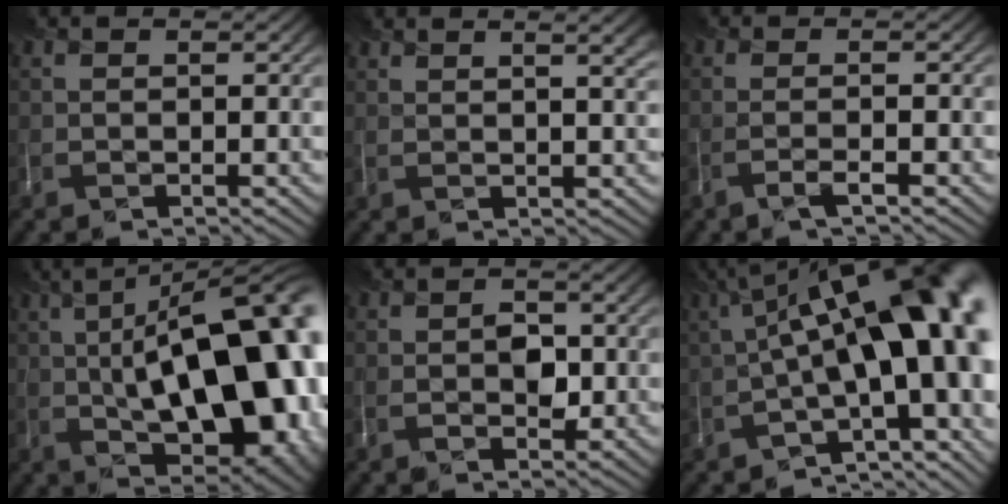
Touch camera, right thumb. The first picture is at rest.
{"total": 4.5, "force": [3.0, 1.3, 3.2], "torque": [-0.034, 0.018, 0.035]}
{"total": 1.8, "force": [-1.1, 0.2, 1.5], "torque": [-0.015, 0.011, -0.034]}
{"total": 19.6, "force": [-0.3, 8.8, 17.5], "torque": [-0.239, 0.023, -0.009]}
{"total": 2.0, "force": [-0.4, 1.3, 1.4], "torque": [-0.018, 0.007, -0.004]}
{"total": 20.3, "force": [0.4, 8.4, 18.4], "torque": [-0.217, 0.022, 0.014]}